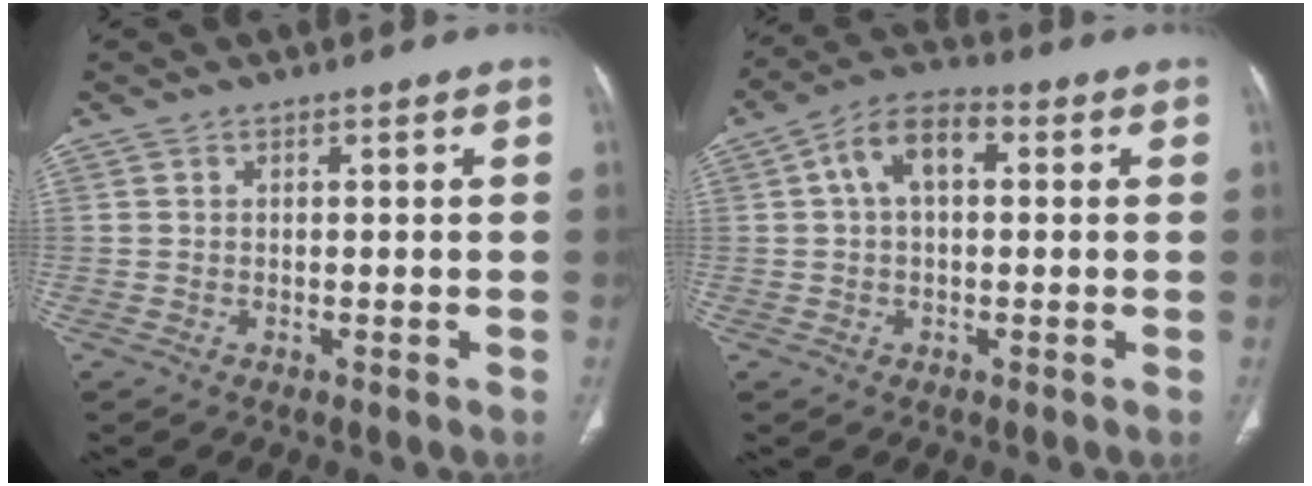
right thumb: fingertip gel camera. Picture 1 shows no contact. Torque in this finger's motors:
{"motor_torque": [1.27, 1.16, 0.52, -0.42, 0.05]}